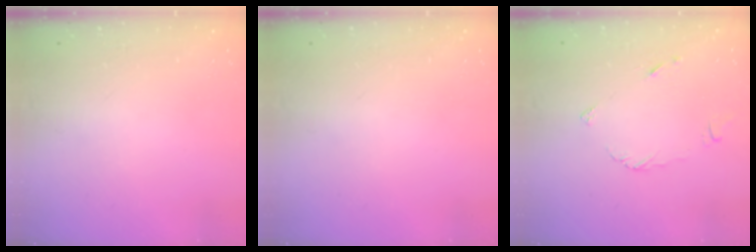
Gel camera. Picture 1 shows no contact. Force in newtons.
{"total": 0.0}
{"total": 4.2, "press": 4.2, "slide": 0.5}